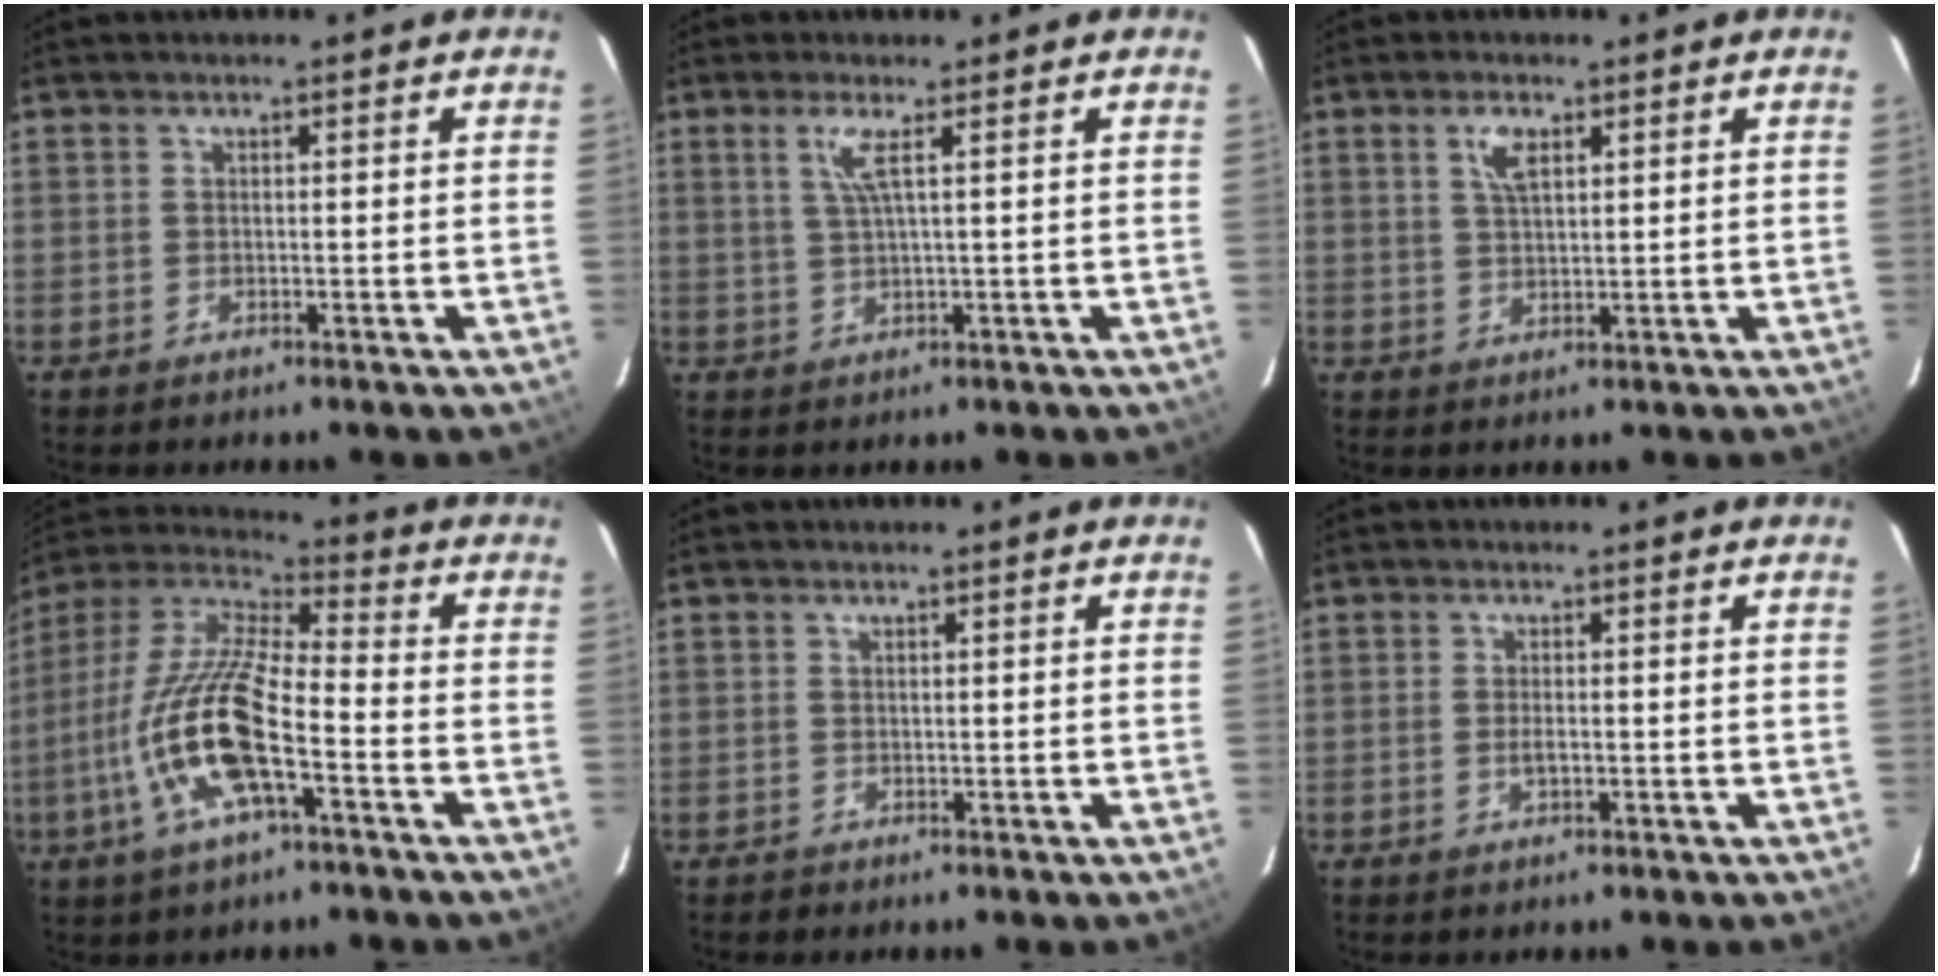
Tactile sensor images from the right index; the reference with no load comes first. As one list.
[{"total": 3.2, "force": [1.3, -0.5, 2.9], "torque": [-0.057, -0.001, 0.029]}, {"total": 3.8, "force": [1.8, 1.6, 2.9], "torque": [-0.055, 0.005, 0.035]}, {"total": 17.3, "force": [-6.1, 4.6, 15.5], "torque": [-0.317, -0.011, -0.129]}, {"total": 0.9, "force": [-0.2, 0.9, -0.1], "torque": [0.000, 0.004, 0.001]}, {"total": 1.4, "force": [-0.4, 0.4, 1.3], "torque": [-0.026, -0.002, -0.006]}]